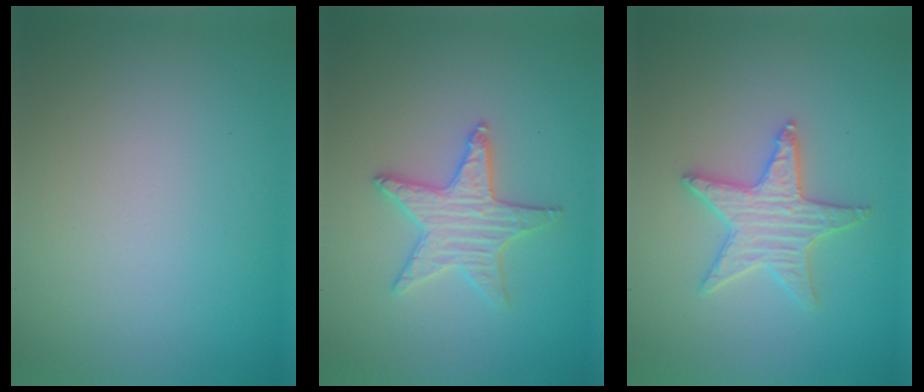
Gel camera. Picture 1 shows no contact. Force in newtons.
{"total": 3.2, "press": 3.2, "slide": 0.2}
{"total": 3.5, "press": 3.4, "slide": 0.7}